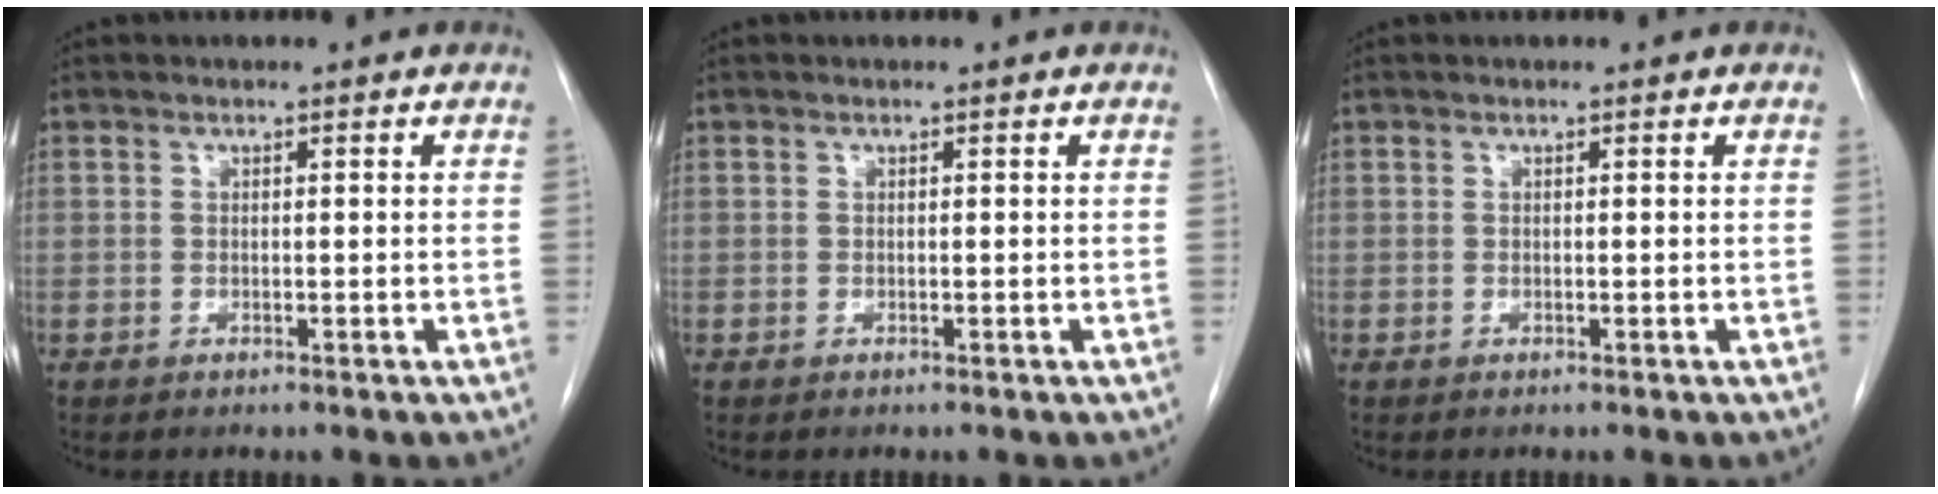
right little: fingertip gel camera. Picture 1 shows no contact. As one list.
[{"total": 0.0}, {"total": 0.0}]